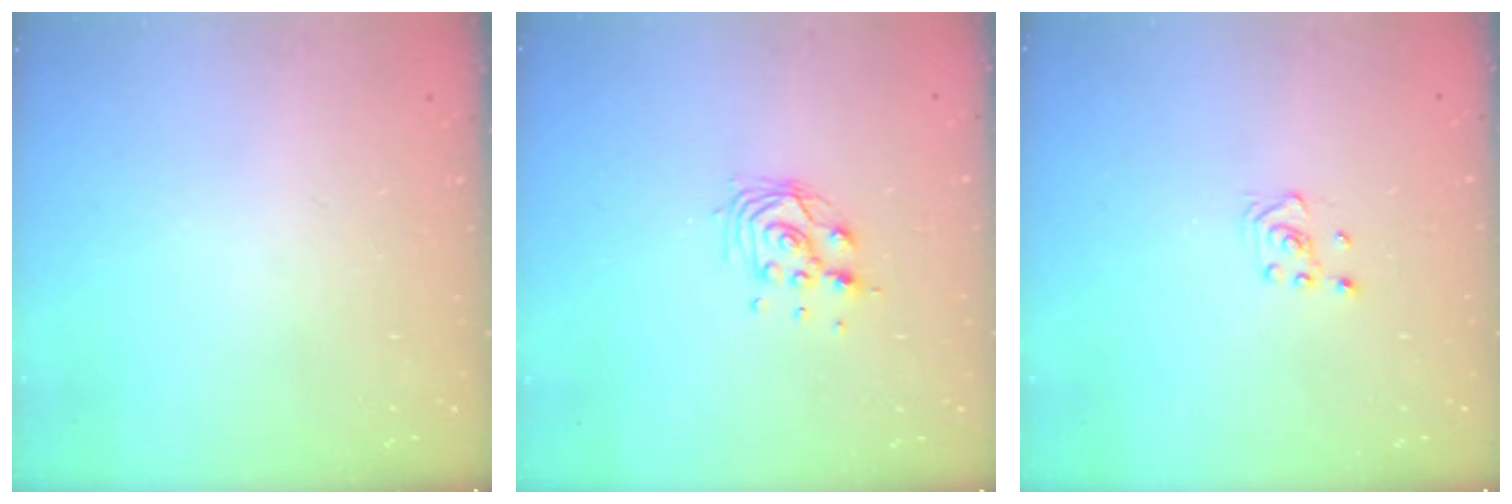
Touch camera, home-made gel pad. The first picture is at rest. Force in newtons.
{"total": 9.3, "press": 9.2, "slide": 1.3}
{"total": 2.8, "press": 2.6, "slide": 1.1}